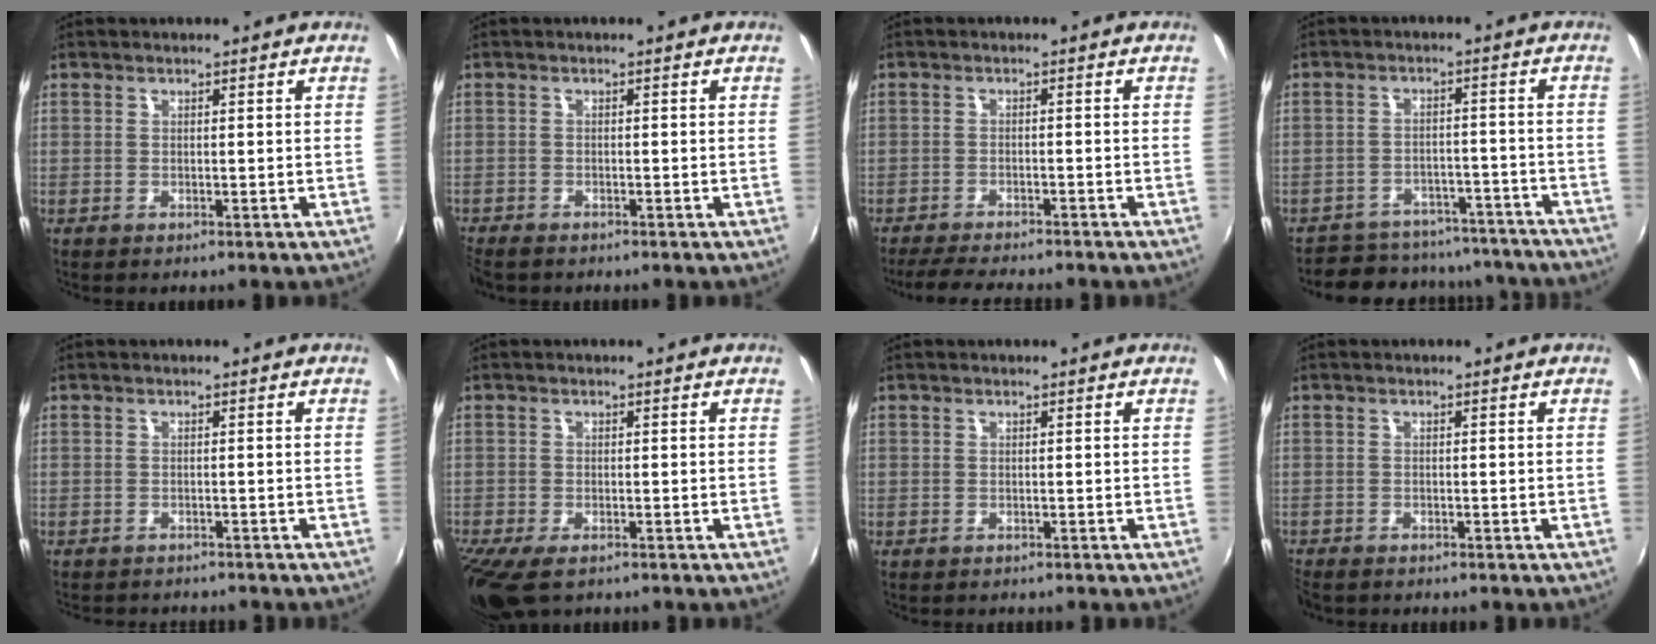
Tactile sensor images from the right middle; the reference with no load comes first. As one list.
[{"total": 2.8, "force": [-2.5, 0.9, 0.9], "torque": [-0.029, -0.015, -0.050]}, {"total": 8.2, "force": [-7.4, 0.9, 3.5], "torque": [-0.085, -0.019, -0.117]}, {"total": 18.1, "force": [-16.0, 6.8, 4.8], "torque": [-0.107, 0.027, -0.195]}, {"total": 3.4, "force": [-3.2, 0.9, 0.9], "torque": [-0.026, -0.012, -0.047]}, {"total": 6.9, "force": [-4.8, 2.5, 4.2], "torque": [-0.102, -0.034, -0.087]}, {"total": 0.5, "force": [-0.4, 0.3, 0.0], "torque": [-0.001, 0.000, -0.007]}, {"total": 2.1, "force": [-1.9, 0.7, 0.5], "torque": [-0.020, -0.010, -0.038]}]